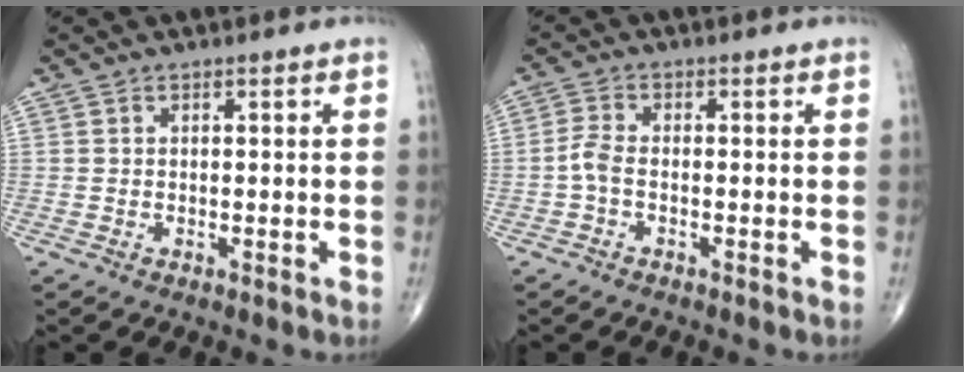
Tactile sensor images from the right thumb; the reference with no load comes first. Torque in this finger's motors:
{"motor_torque": [-0.48, 0.02, 0.29, -0.18, 0.05]}